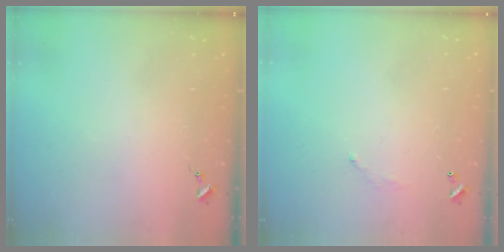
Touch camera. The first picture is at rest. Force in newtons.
{"total": 5.2, "press": 5.2, "slide": 0.3}